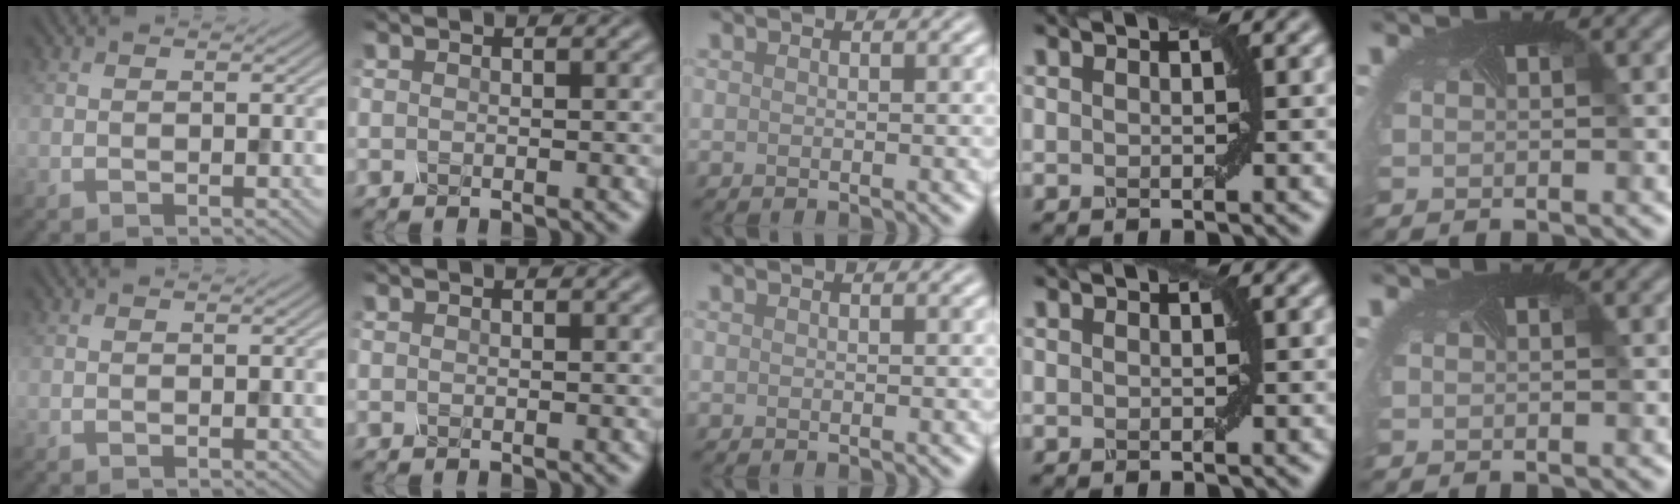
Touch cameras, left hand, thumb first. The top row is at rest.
{}